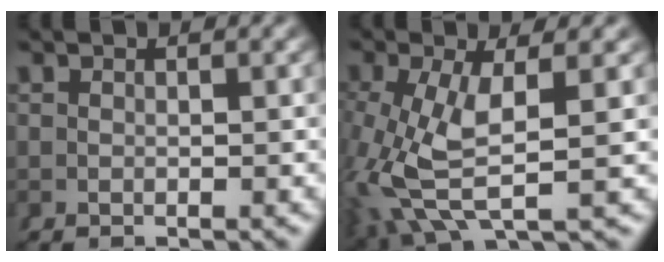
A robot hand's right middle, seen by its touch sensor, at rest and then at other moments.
{"total": 6.9, "force": [0.5, 3.8, 5.8], "torque": [-0.147, -0.020, 0.022]}